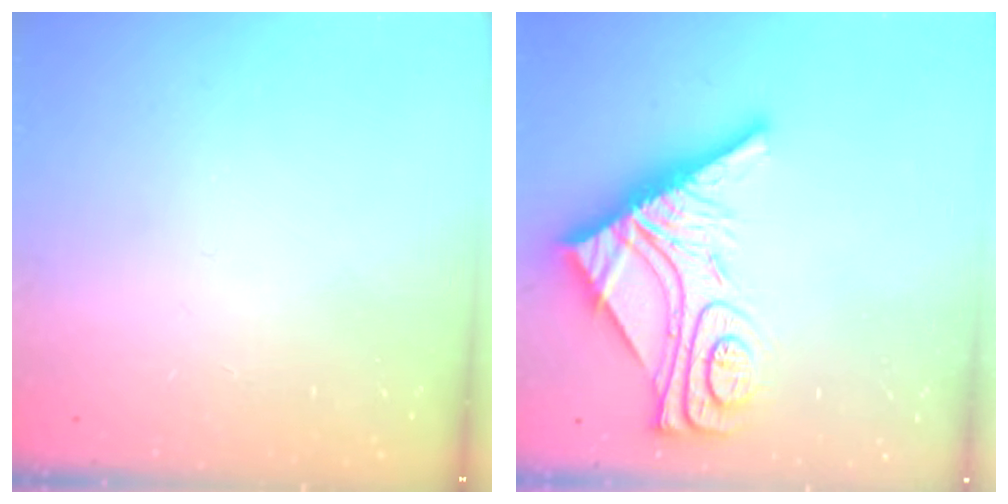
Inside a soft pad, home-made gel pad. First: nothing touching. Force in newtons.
{"total": 14.7, "press": 14.7, "slide": 1.3}